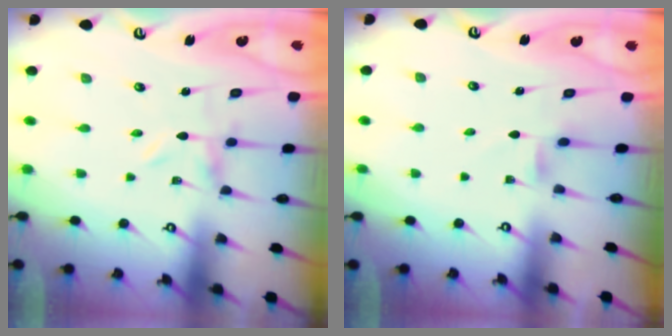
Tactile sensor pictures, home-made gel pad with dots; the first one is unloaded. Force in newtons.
{"total": 2.7, "press": 2.7, "slide": 0.5}